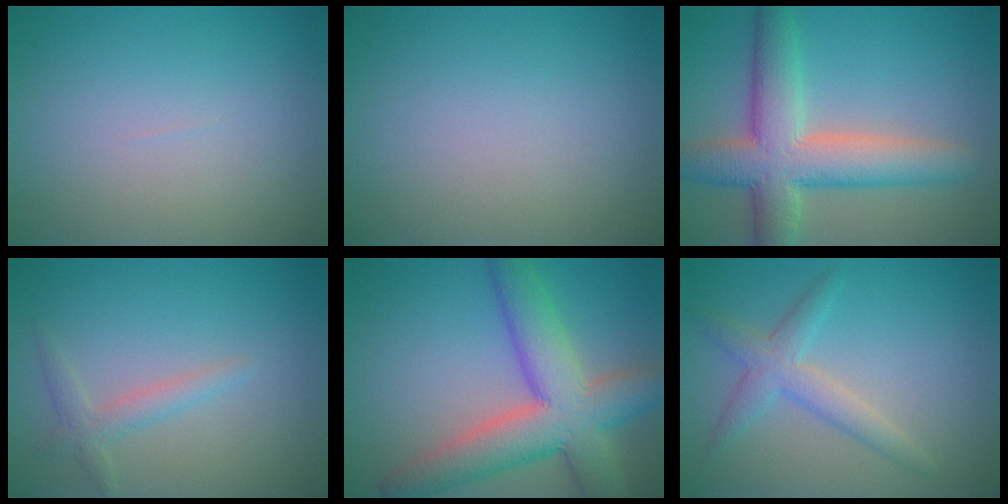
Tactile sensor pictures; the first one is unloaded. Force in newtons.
{"total": 0.0}
{"total": 8.0, "press": 8.0, "slide": 0.5}
{"total": 1.9, "press": 1.9, "slide": 0.1}
{"total": 9.2, "press": 9.1, "slide": 0.5}
{"total": 3.0, "press": 3.0, "slide": 0.1}